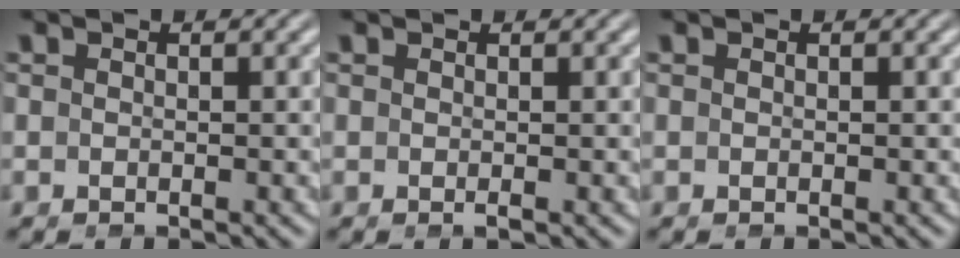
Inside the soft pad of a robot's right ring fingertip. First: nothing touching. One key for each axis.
{"total": 0.6, "fx": 0.1, "fy": -0.5, "fz": 0.2, "tx": 0.006, "ty": 0.003, "tz": 0.002}
{"total": 0.0}